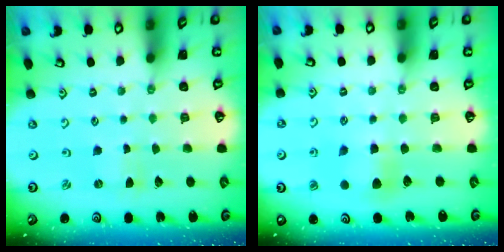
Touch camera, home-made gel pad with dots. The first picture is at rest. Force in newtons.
{"total": 5.9, "press": 5.9, "slide": 0.5}